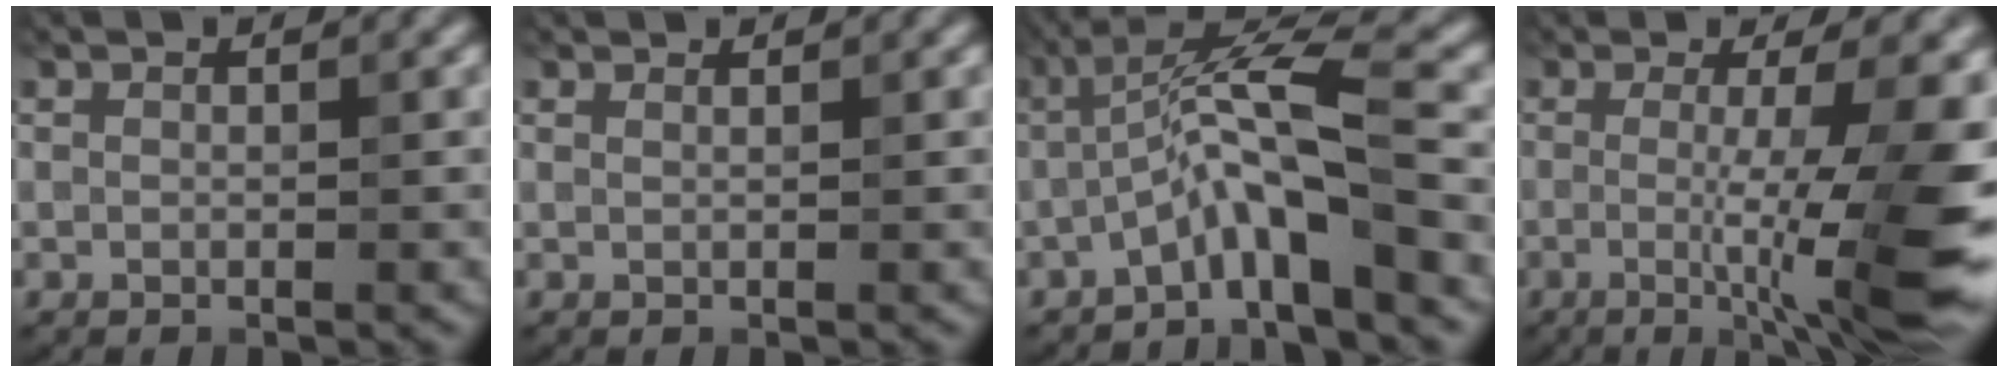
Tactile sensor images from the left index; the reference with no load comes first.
{"total": 1.1, "force": [1.0, 0.2, 0.2], "torque": [-0.006, -0.007, 0.007]}
{"total": 6.2, "force": [-2.1, 0.9, 5.8], "torque": [-0.105, 0.016, -0.048]}
{"total": 10.5, "force": [-1.3, 2.0, 10.2], "torque": [-0.136, -0.017, -0.019]}